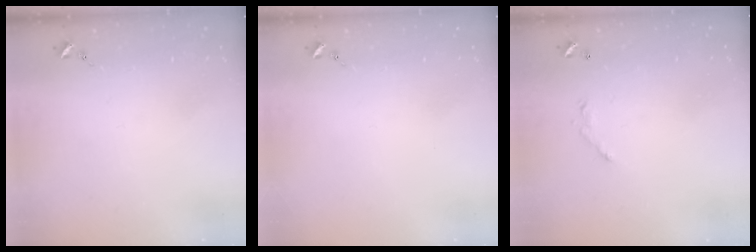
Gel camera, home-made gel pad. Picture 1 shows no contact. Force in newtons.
{"total": 0.0}
{"total": 6.0, "press": 6.0, "slide": 0.4}